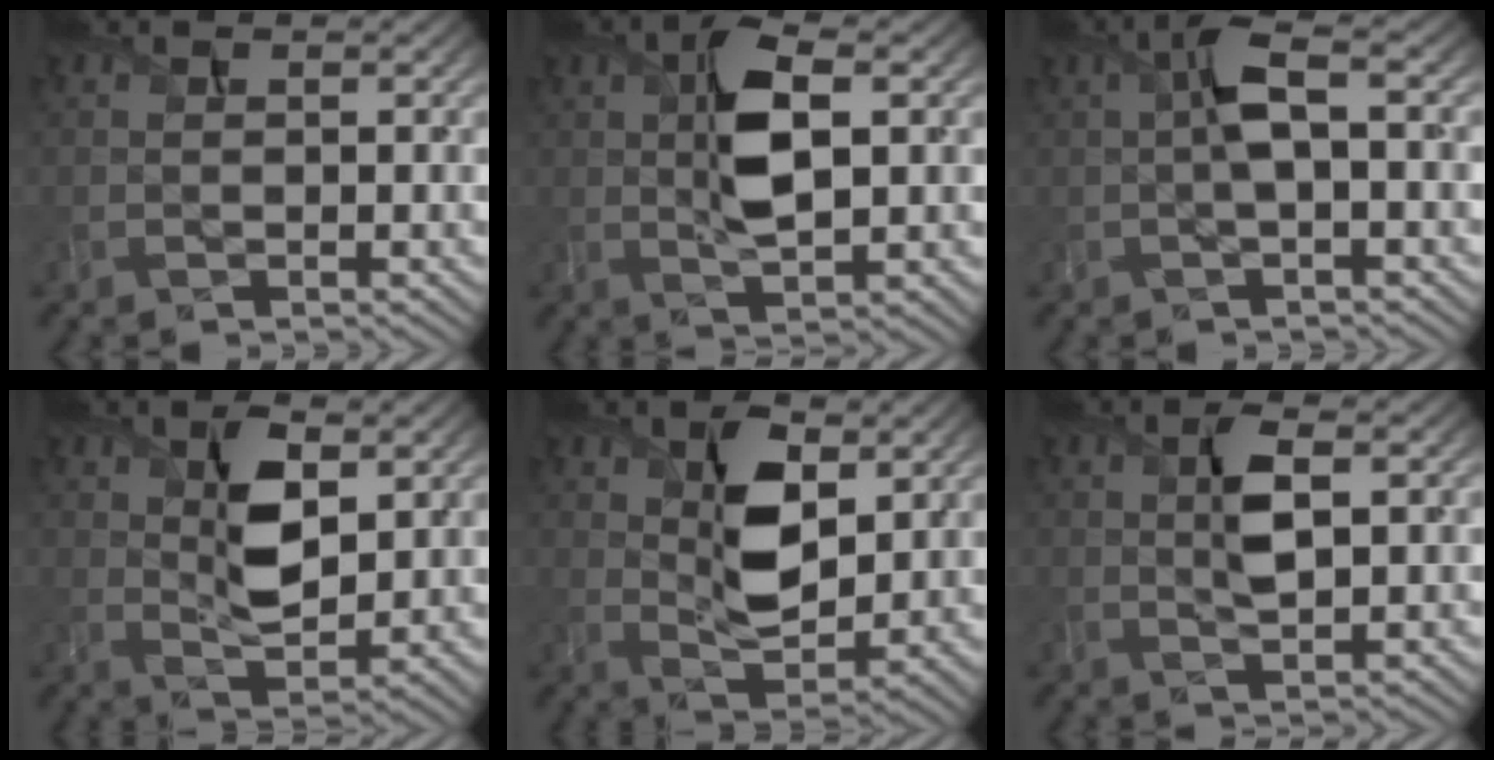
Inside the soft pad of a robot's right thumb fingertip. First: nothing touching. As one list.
[{"total": 7.2, "force": [1.1, 2.8, 6.5], "torque": [-0.123, 0.003, 0.018]}, {"total": 4.3, "force": [0.2, 1.1, 4.1], "torque": [-0.088, 0.014, -0.001]}, {"total": 6.6, "force": [2.2, 3.0, 5.4], "torque": [-0.105, -0.008, 0.043]}, {"total": 8.1, "force": [2.8, 4.1, 6.4], "torque": [-0.121, -0.006, 0.053]}, {"total": 3.8, "force": [0.8, 1.3, 3.5], "torque": [-0.071, -0.001, 0.014]}]